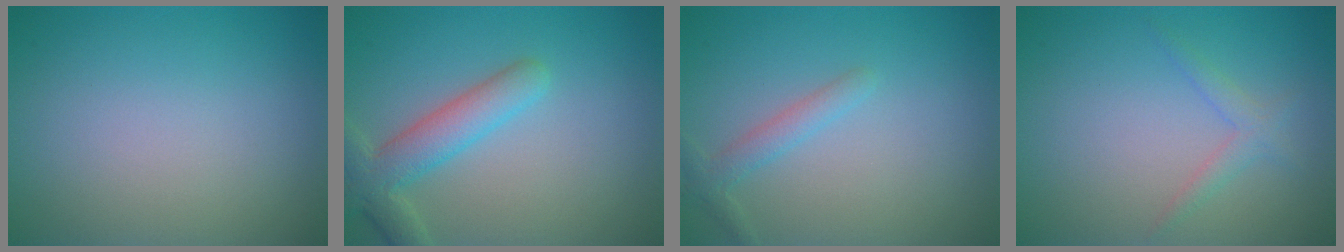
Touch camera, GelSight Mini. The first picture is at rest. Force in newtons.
{"total": 4.3, "press": 4.3, "slide": 0.3}
{"total": 1.7, "press": 1.7, "slide": 0.1}
{"total": 1.5, "press": 1.5, "slide": 0.1}